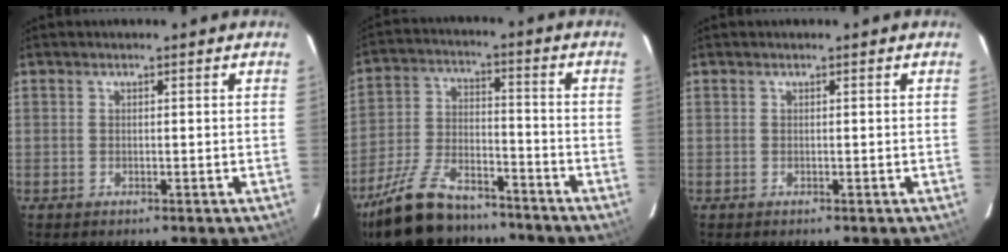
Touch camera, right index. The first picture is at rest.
{"total": 19.3, "force": [-15.0, 7.7, 9.4], "torque": [-0.202, -0.011, -0.248]}
{"total": 0.0}